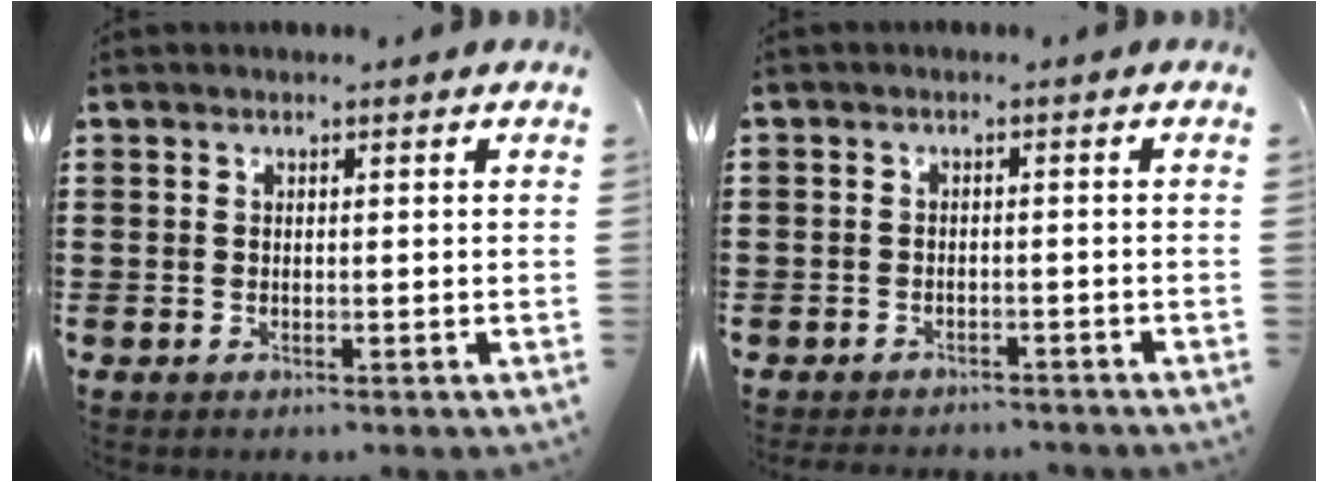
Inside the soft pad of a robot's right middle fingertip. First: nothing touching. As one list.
[{"total": 2.0, "force": [-1.9, 0.4, -0.2], "torque": [-0.002, 0.000, -0.044]}]